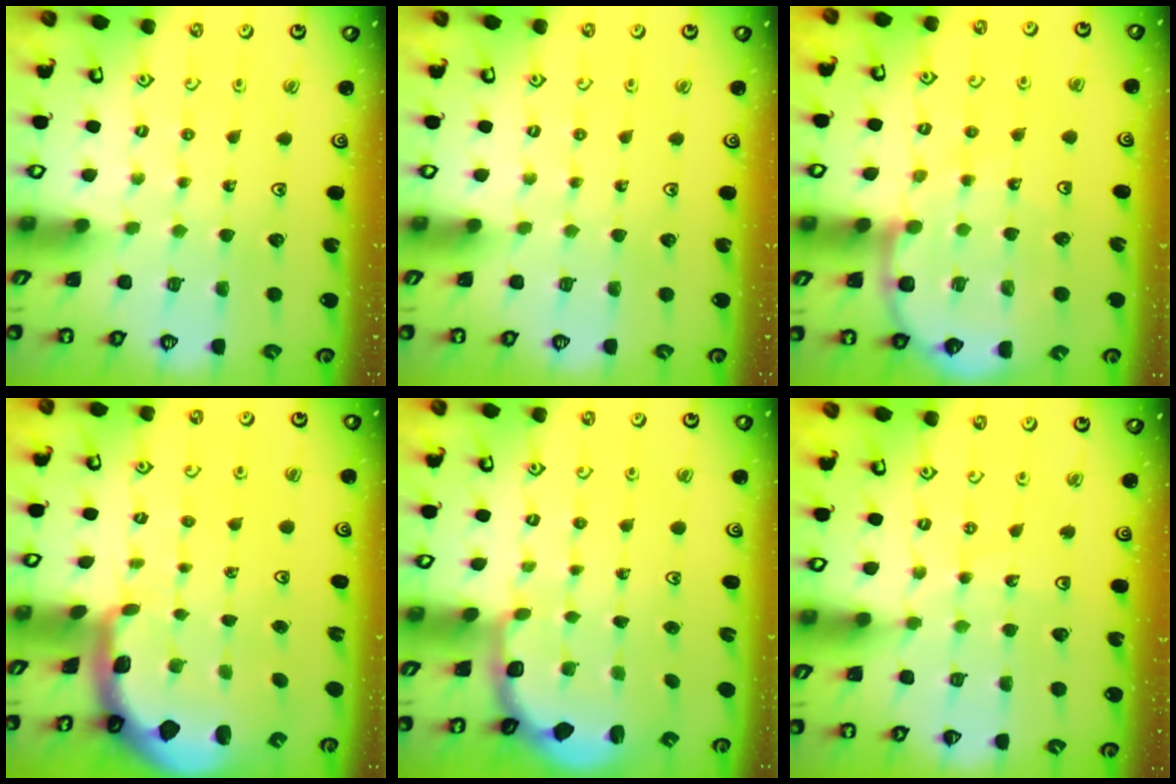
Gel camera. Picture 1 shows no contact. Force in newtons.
{"total": 0.0}
{"total": 9.6, "press": 9.1, "slide": 2.9}
{"total": 1.9, "press": 1.9, "slide": 0.4}
{"total": 3.0, "press": 2.2, "slide": 2.0}
{"total": 5.3, "press": 4.8, "slide": 2.3}